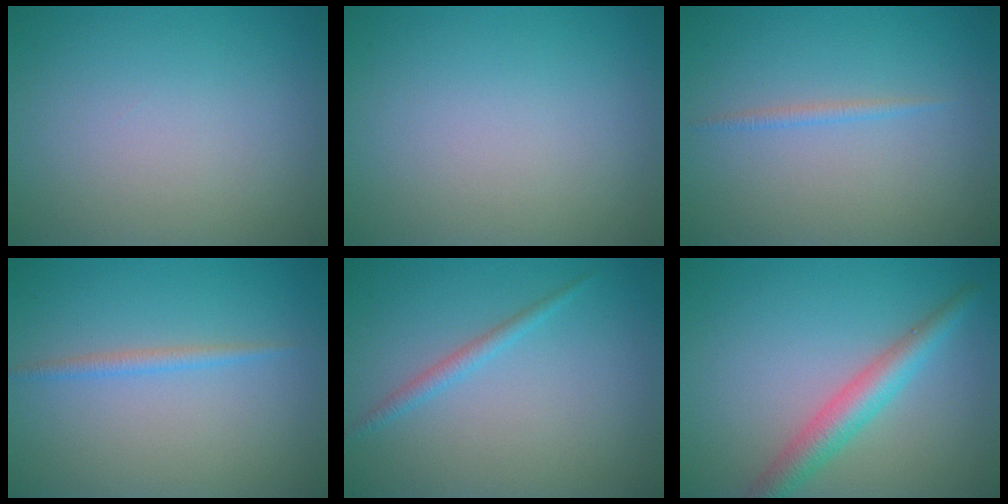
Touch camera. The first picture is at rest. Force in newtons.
{"total": 0.0}
{"total": 0.8, "press": 0.8, "slide": 0.0}
{"total": 1.2, "press": 1.2, "slide": 0.1}
{"total": 1.4, "press": 1.4, "slide": 0.1}
{"total": 3.7, "press": 3.7, "slide": 0.1}